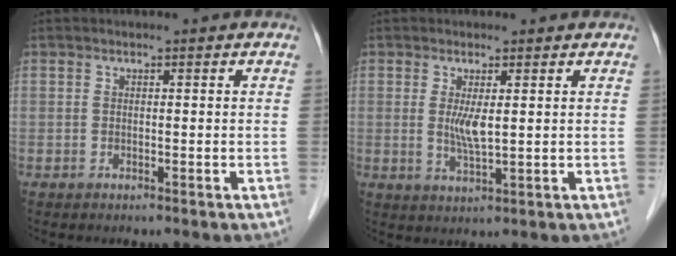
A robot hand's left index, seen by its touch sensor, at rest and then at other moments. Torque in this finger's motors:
{"motor_torque": [0.48, 0.40, 0.17, 0.08]}